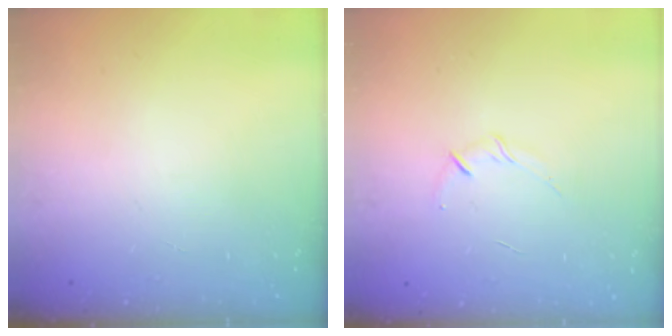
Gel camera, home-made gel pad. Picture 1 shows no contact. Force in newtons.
{"total": 3.7, "press": 3.6, "slide": 1.1}